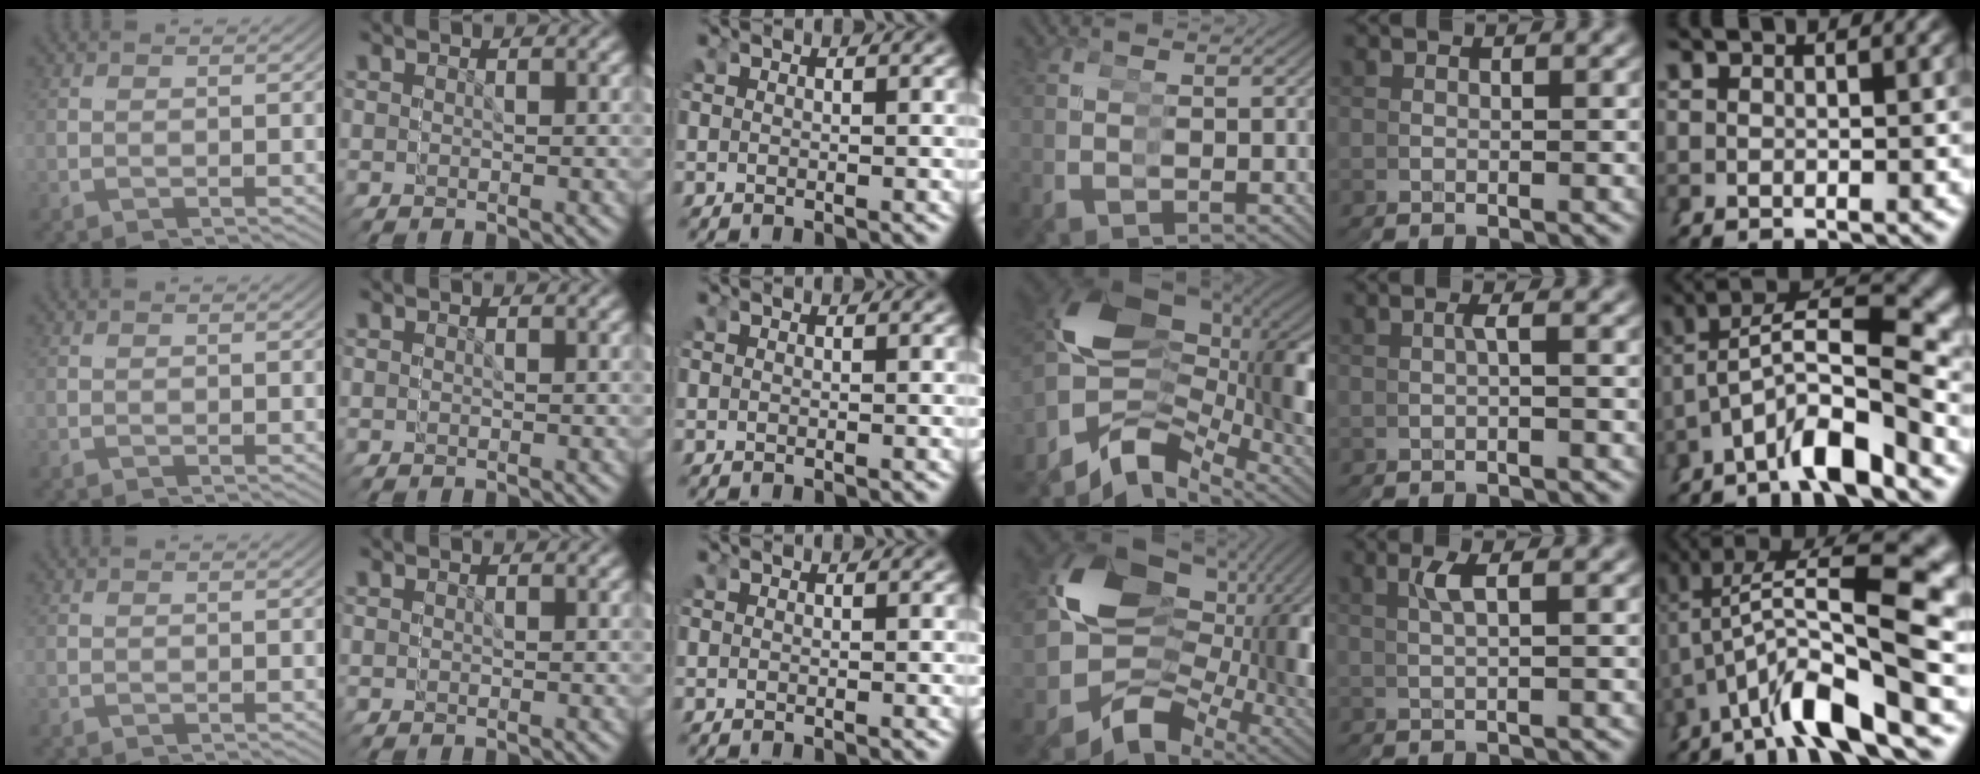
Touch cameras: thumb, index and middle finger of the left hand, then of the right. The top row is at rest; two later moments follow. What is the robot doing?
{"motion": "grasp_and_lifting", "object": "stress ball aka squeeze ball"}